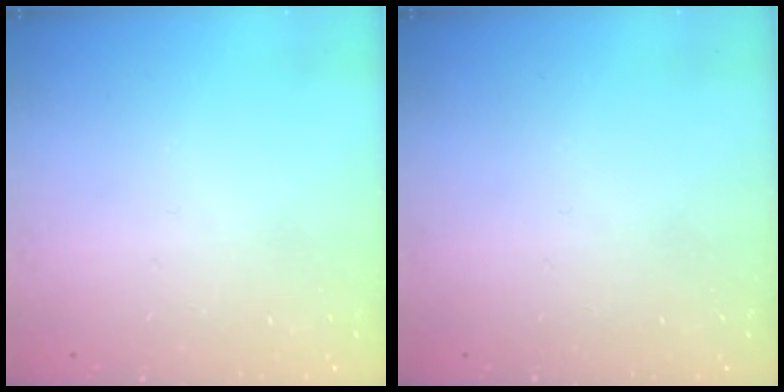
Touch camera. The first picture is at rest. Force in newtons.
{"total": 0.0}